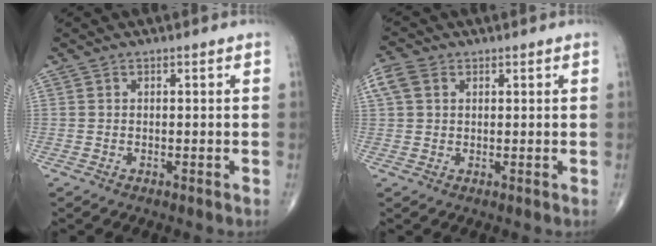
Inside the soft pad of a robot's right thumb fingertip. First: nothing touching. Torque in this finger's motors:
{"motor_torque": [-0.37, 0.43, 0.29, 0.02, 0.05]}